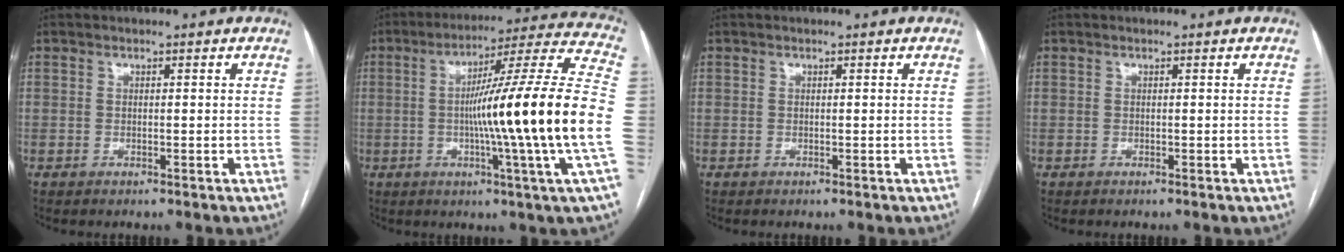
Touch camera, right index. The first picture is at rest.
{"total": 23.2, "force": [-3.1, -2.3, 22.9], "torque": [-0.296, 0.000, -0.070]}
{"total": 0.0}
{"total": 0.0}